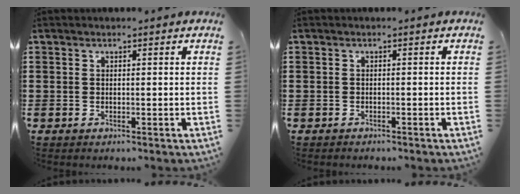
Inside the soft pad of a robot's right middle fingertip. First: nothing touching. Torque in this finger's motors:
{"motor_torque": [-0.32, -0.02, 0.01, -0.01]}